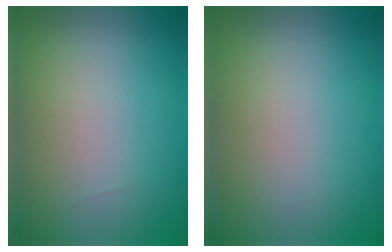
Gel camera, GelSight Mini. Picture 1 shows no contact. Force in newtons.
{"total": 0.0}